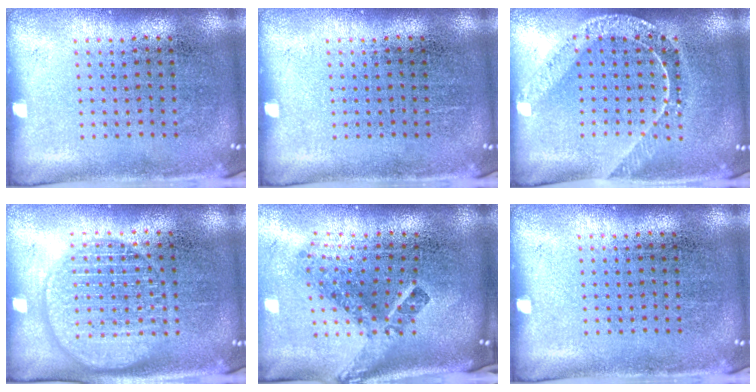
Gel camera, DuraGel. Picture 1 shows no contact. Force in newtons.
{"total": 0.0}
{"total": 1.7, "press": 1.5, "slide": 0.8}
{"total": 2.3, "press": 2.3, "slide": 0.3}
{"total": 2.8, "press": 1.6, "slide": 2.2}
{"total": 0.0}